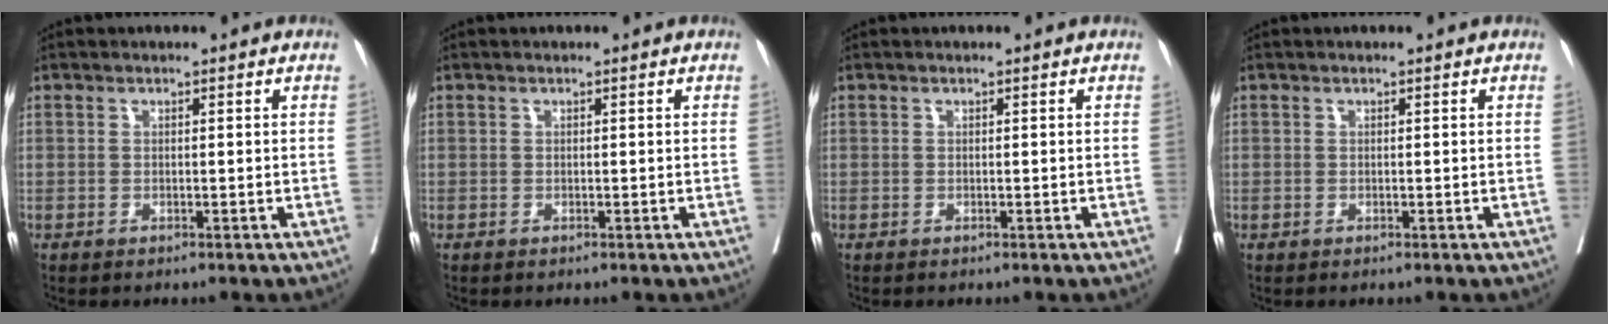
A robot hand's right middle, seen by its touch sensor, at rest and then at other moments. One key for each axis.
{"total": 0.0}
{"total": 0.0}
{"total": 0.0}